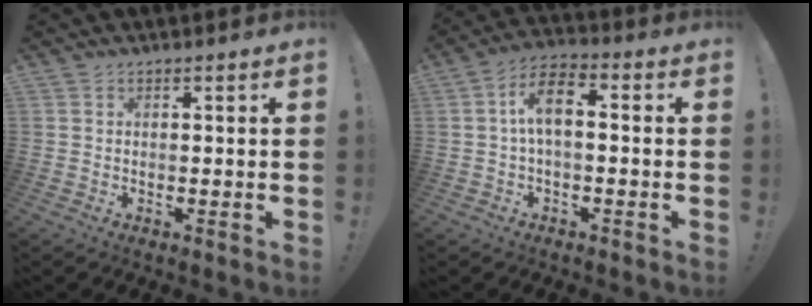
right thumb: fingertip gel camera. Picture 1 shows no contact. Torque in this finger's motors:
{"motor_torque": [-0.08, 0.44, 0.39, 0.34, 0.28]}